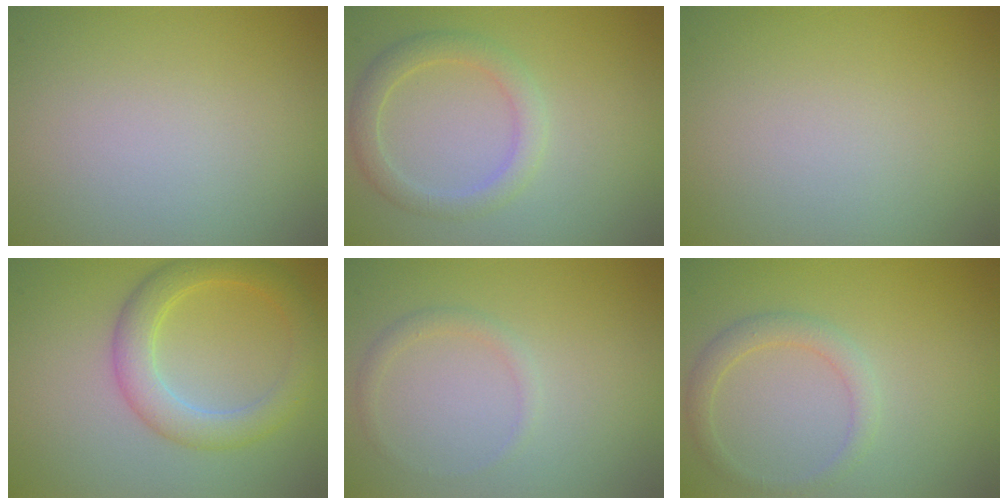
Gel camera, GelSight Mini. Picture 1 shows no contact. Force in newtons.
{"total": 2.7, "press": 2.7, "slide": 0.0}
{"total": 0.0}
{"total": 4.2, "press": 4.2, "slide": 0.2}
{"total": 1.1, "press": 1.1, "slide": 0.1}
{"total": 2.0, "press": 2.0, "slide": 0.1}